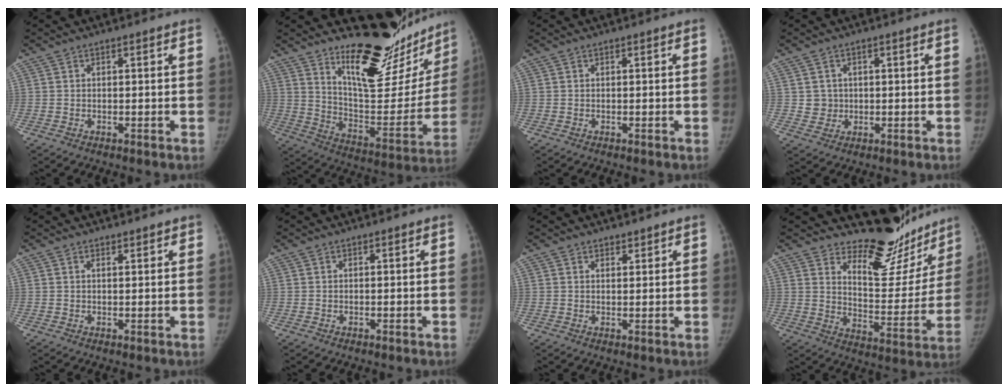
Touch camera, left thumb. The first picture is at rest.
{"total": 24.6, "force": [19.5, 9.0, 12.0], "torque": [-0.121, -0.145, 0.287]}
{"total": 0.0}
{"total": 3.0, "force": [0.5, 2.9, 0.5], "torque": [0.008, 0.001, 0.011]}
{"total": 1.1, "force": [0.9, 0.5, 0.4], "torque": [-0.002, -0.005, 0.011]}
{"total": 0.0}
{"total": 1.5, "force": [1.2, 0.7, 0.2], "torque": [0.011, -0.009, 0.017]}
{"total": 17.8, "force": [15.5, 6.9, 5.5], "torque": [-0.008, -0.138, 0.211]}